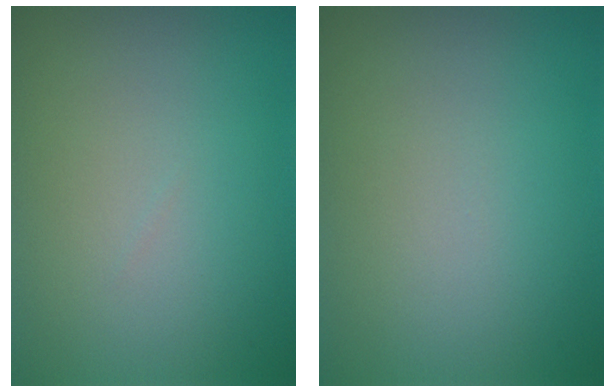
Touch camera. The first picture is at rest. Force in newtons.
{"total": 0.0}